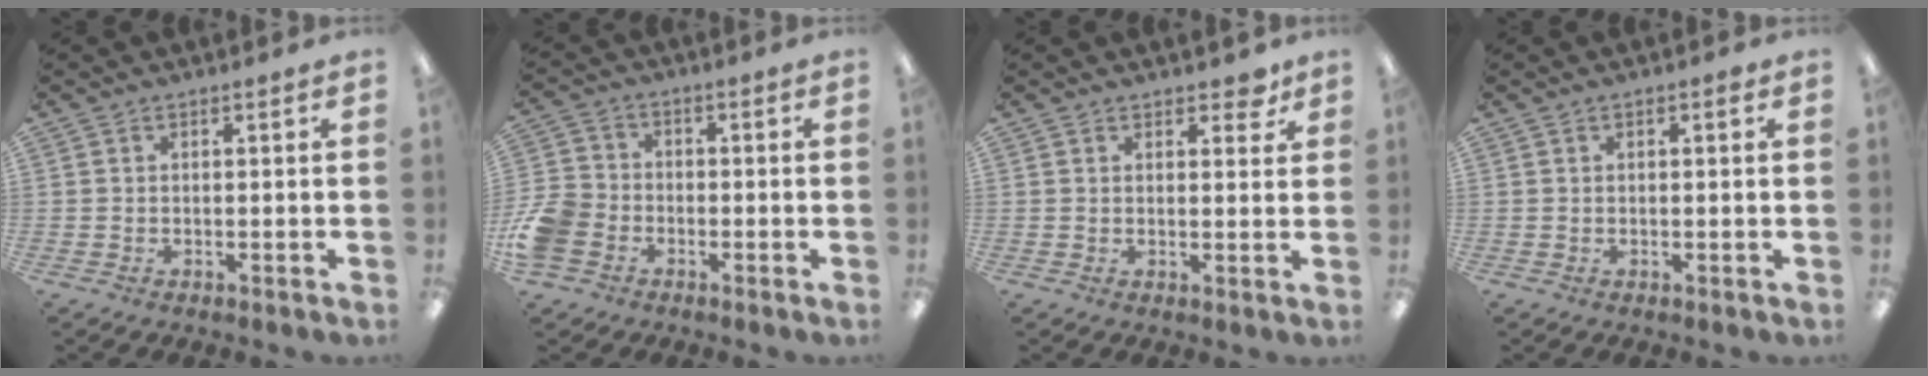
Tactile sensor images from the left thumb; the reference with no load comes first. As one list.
[{"total": 8.8, "force": [-3.6, 6.9, 4.0], "torque": [-0.091, 0.031, -0.064]}, {"total": 3.6, "force": [2.8, 1.7, 1.5], "torque": [-0.004, -0.014, 0.046]}, {"total": 0.8, "force": [0.4, 0.3, 0.6], "torque": [-0.004, 0.001, 0.004]}]